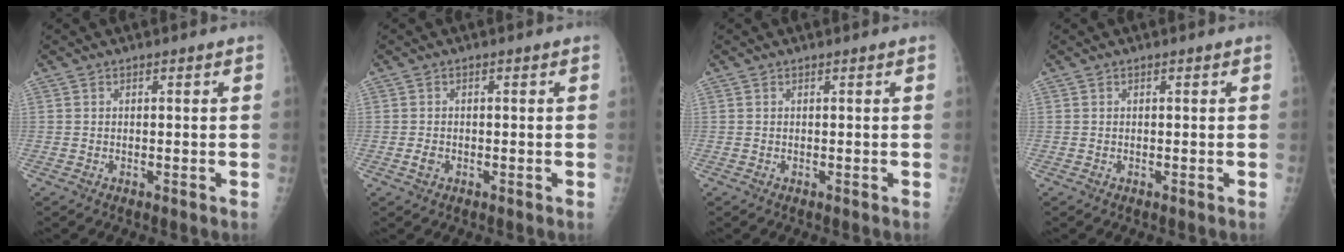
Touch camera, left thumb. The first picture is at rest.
{"total": 1.5, "force": [-0.8, 1.1, 0.6], "torque": [-0.008, 0.001, -0.015]}
{"total": 0.0}
{"total": 0.0}